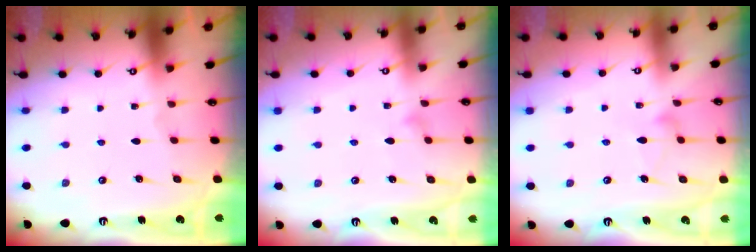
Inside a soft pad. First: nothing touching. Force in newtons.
{"total": 6.5, "press": 6.5, "slide": 0.4}
{"total": 8.8, "press": 8.7, "slide": 0.5}